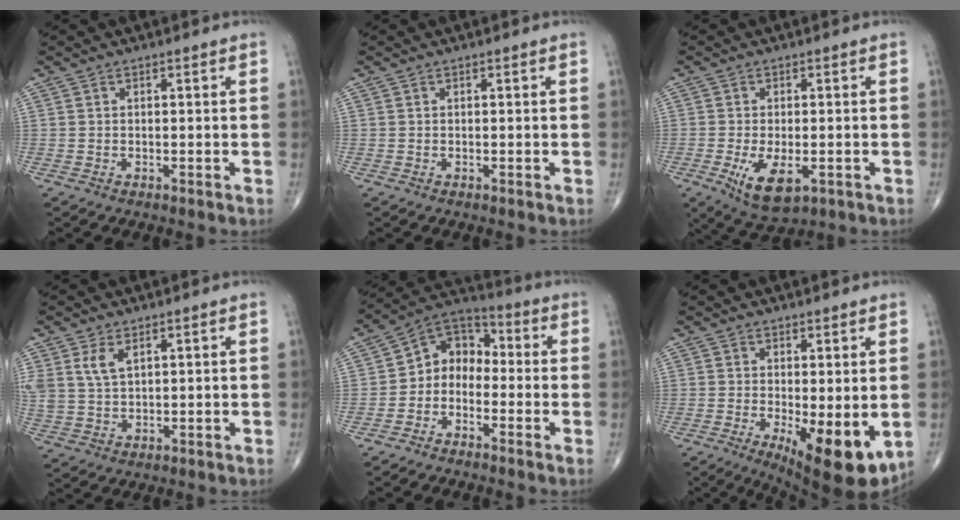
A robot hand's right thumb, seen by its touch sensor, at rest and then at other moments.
{"total": 0.0}
{"total": 7.8, "force": [-2.6, 3.7, 6.4], "torque": [-0.112, -0.014, -0.034]}
{"total": 5.1, "force": [2.4, 2.8, 3.6], "torque": [-0.074, -0.003, 0.058]}
{"total": 8.3, "force": [-2.2, 6.6, 4.5], "torque": [-0.042, 0.052, -0.062]}
{"total": 11.8, "force": [-2.7, 4.1, 10.8], "torque": [-0.149, -0.027, -0.026]}